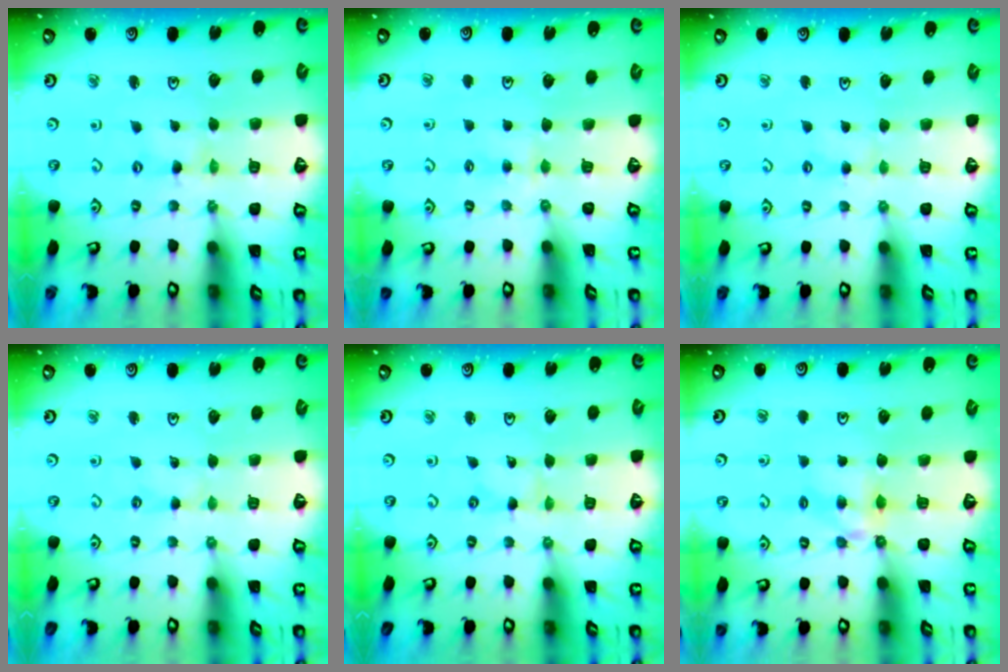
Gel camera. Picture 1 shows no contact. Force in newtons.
{"total": 2.8, "press": 2.7, "slide": 0.6}
{"total": 2.1, "press": 2.0, "slide": 0.4}
{"total": 0.0}
{"total": 0.0}
{"total": 4.9, "press": 4.8, "slide": 0.7}